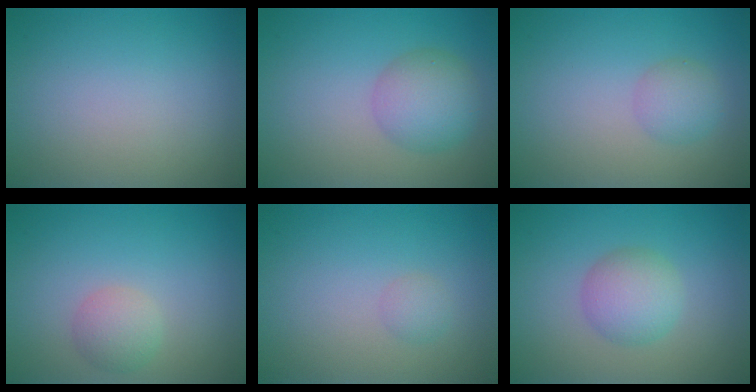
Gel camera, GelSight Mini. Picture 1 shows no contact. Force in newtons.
{"total": 4.0, "press": 4.0, "slide": 0.1}
{"total": 2.0, "press": 2.0, "slide": 0.1}
{"total": 2.1, "press": 2.1, "slide": 0.1}
{"total": 1.0, "press": 1.0, "slide": 0.0}
{"total": 3.3, "press": 3.3, "slide": 0.1}